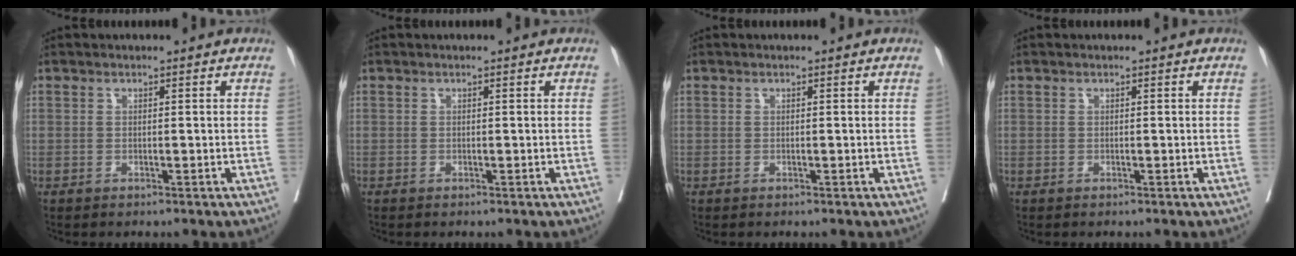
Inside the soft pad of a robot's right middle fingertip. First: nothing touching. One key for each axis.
{"total": 0.0}
{"total": 0.0}
{"total": 0.0}